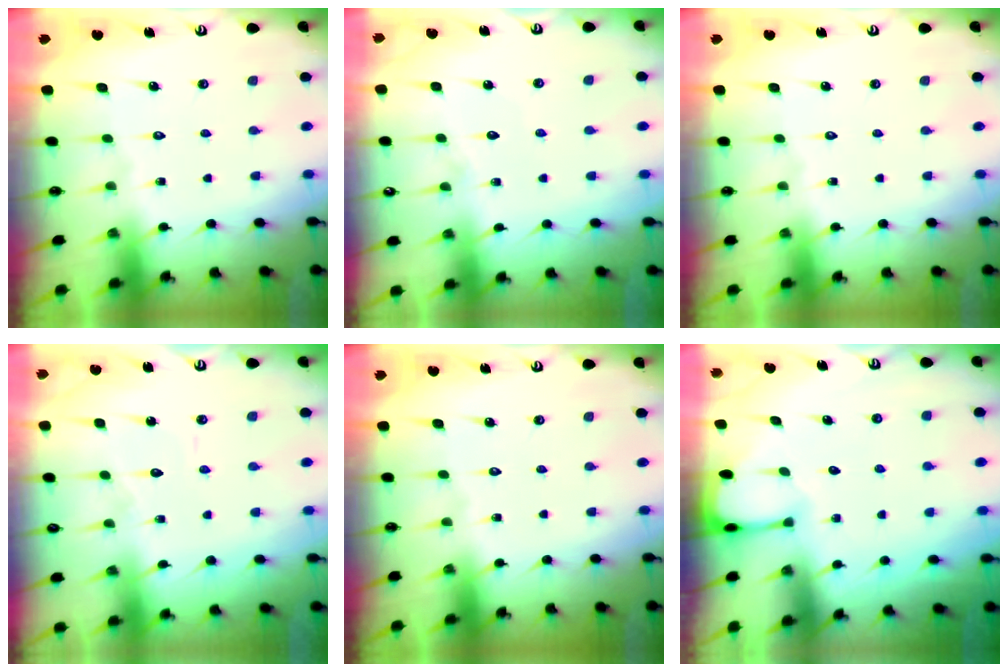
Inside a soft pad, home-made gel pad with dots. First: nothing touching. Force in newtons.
{"total": 4.0, "press": 4.0, "slide": 0.4}
{"total": 0.0}
{"total": 5.2, "press": 5.2, "slide": 0.4}
{"total": 0.0}
{"total": 1.3, "press": 1.2, "slide": 0.2}